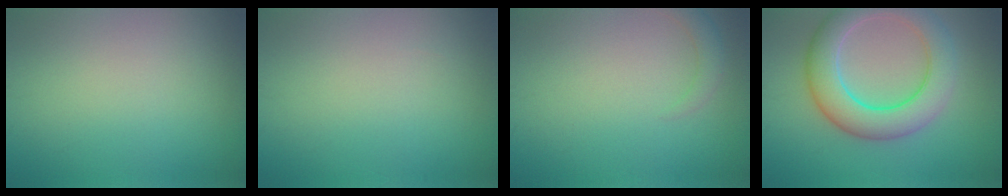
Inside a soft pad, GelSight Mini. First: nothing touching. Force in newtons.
{"total": 0.0}
{"total": 1.5, "press": 1.4, "slide": 0.2}
{"total": 7.4, "press": 7.4, "slide": 0.3}